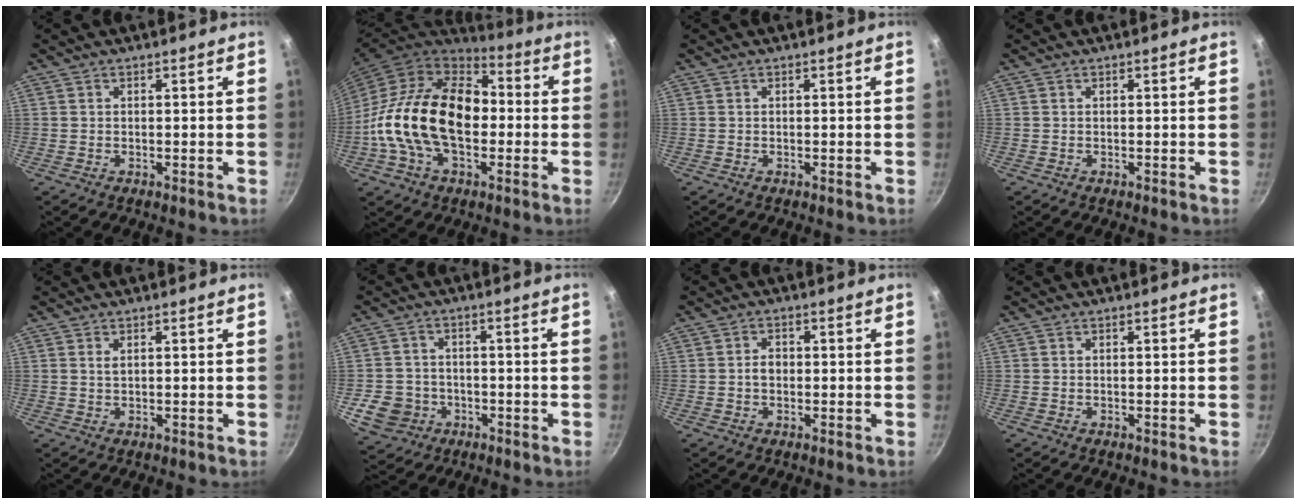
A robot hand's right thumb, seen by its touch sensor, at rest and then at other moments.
{"total": 23.5, "force": [-1.8, 15.0, 18.0], "torque": [-0.301, 0.039, -0.045]}
{"total": 0.0}
{"total": 0.0}
{"total": 1.1, "force": [0.5, 0.6, 0.8], "torque": [-0.015, 0.001, 0.010]}
{"total": 8.0, "force": [-2.7, 6.9, 3.0], "torque": [-0.038, 0.021, -0.039]}
{"total": 2.4, "force": [-0.2, 1.8, 1.5], "torque": [-0.016, 0.011, -0.004]}
{"total": 0.0}